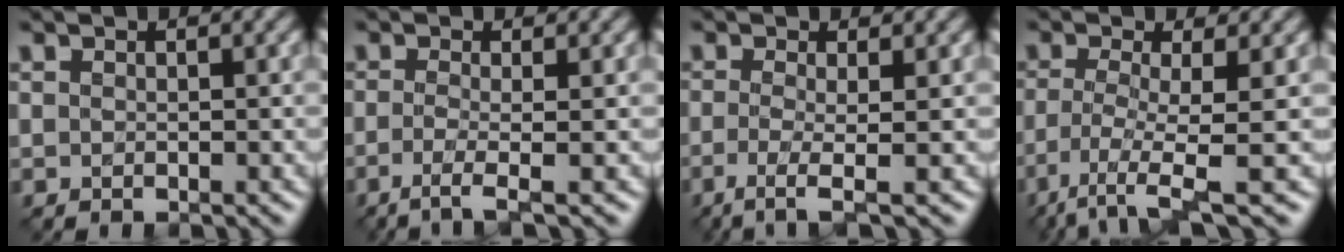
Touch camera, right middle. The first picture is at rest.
{"total": 3.1, "force": [-1.2, 0.8, 2.8], "torque": [-0.044, -0.009, -0.032]}
{"total": 3.4, "force": [-1.1, 0.7, 3.1], "torque": [-0.056, -0.010, -0.028]}
{"total": 4.8, "force": [-2.5, 0.6, 4.0], "torque": [-0.080, -0.012, -0.057]}